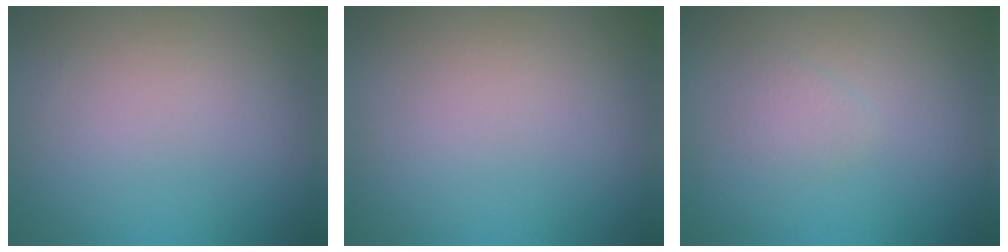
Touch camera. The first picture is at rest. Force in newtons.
{"total": 0.0}
{"total": 0.9, "press": 0.9, "slide": 0.1}